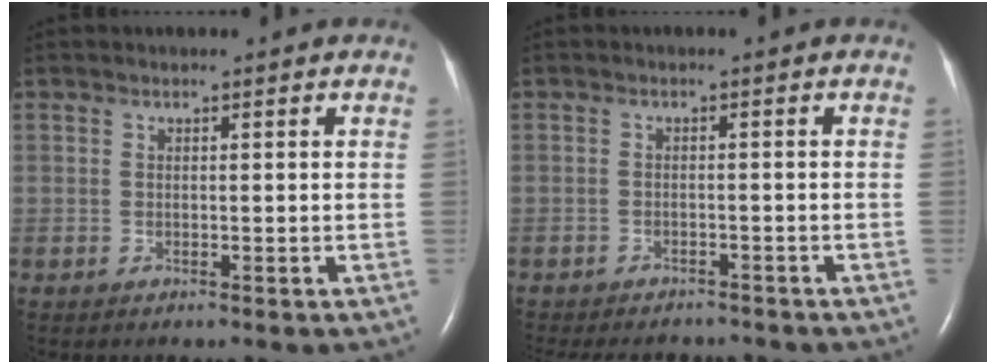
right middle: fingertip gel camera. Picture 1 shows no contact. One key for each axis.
{"total": 10.7, "fx": -9.6, "fy": 3.5, "fz": 3.2, "tx": -0.067, "ty": -0.002, "tz": -0.122}